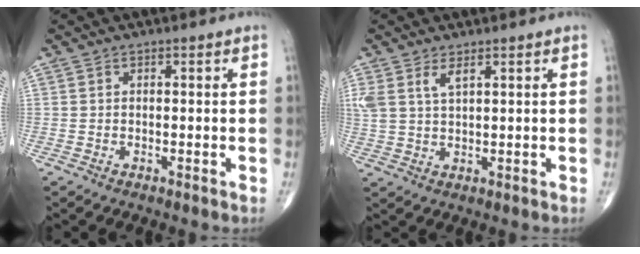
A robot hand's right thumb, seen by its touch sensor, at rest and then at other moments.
{"total": 4.2, "force": [2.3, 1.6, 3.2], "torque": [-0.073, -0.002, 0.054]}